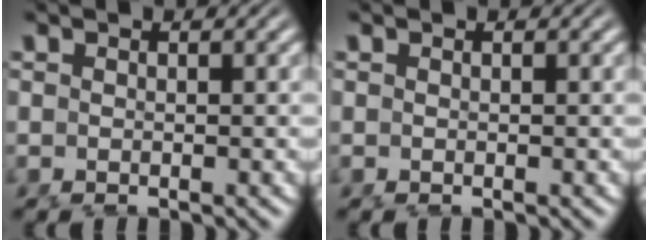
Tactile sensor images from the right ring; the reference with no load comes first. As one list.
[{"total": 0.0}]